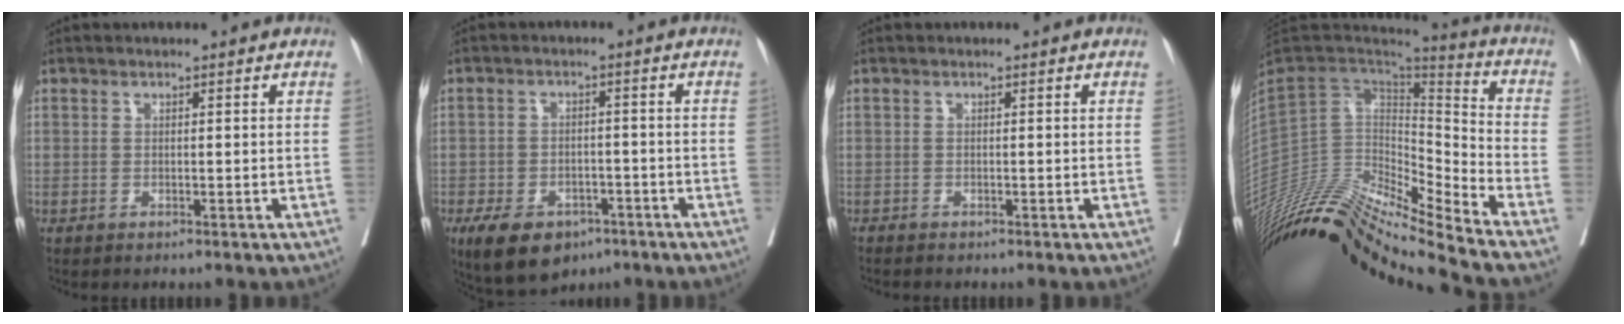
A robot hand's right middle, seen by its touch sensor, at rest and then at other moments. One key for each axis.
{"total": 9.6, "fx": -6.0, "fy": 5.5, "fz": 5.1, "tx": -0.088, "ty": 0.003, "tz": -0.092}
{"total": 0.9, "fx": -0.9, "fy": 0.1, "fz": 0.2, "tx": -0.009, "ty": -0.003, "tz": -0.016}
{"total": 23.6, "fx": -21.3, "fy": 0.3, "fz": 10.2, "tx": -0.197, "ty": 0.005, "tz": -0.375}